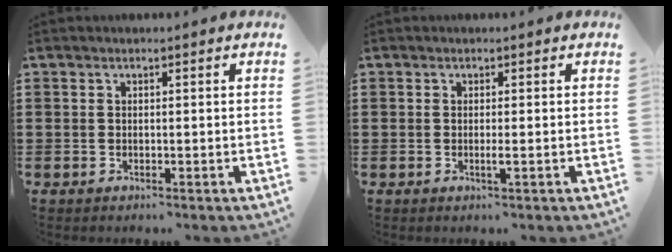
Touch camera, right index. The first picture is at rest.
{"total": 1.1, "force": [-0.2, -0.1, 1.0], "torque": [-0.019, -0.005, -0.004]}